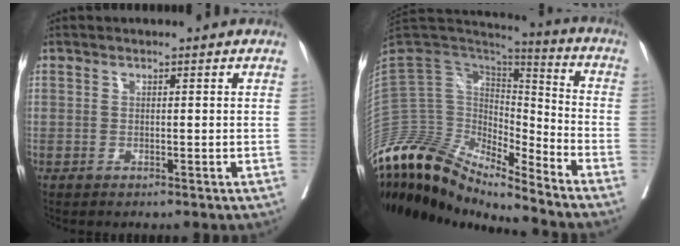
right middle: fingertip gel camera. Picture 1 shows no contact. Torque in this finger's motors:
{"motor_torque": [0.49, -0.22, 1.05, 0.21]}